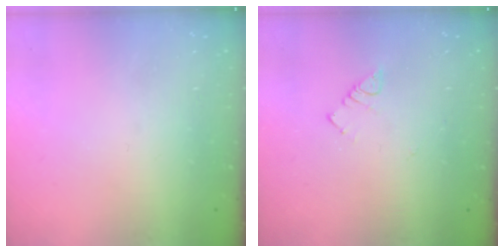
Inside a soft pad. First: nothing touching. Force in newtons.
{"total": 3.0, "press": 2.9, "slide": 0.4}